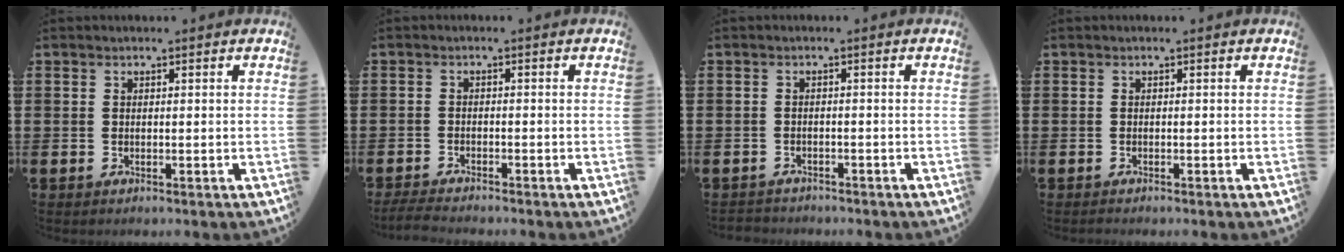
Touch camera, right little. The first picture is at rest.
{"total": 1.9, "force": [-1.8, 0.0, 0.6], "torque": [-0.010, 0.004, -0.035]}
{"total": 1.0, "force": [-1.0, 0.2, -0.2], "torque": [0.000, 0.002, -0.023]}
{"total": 0.0}